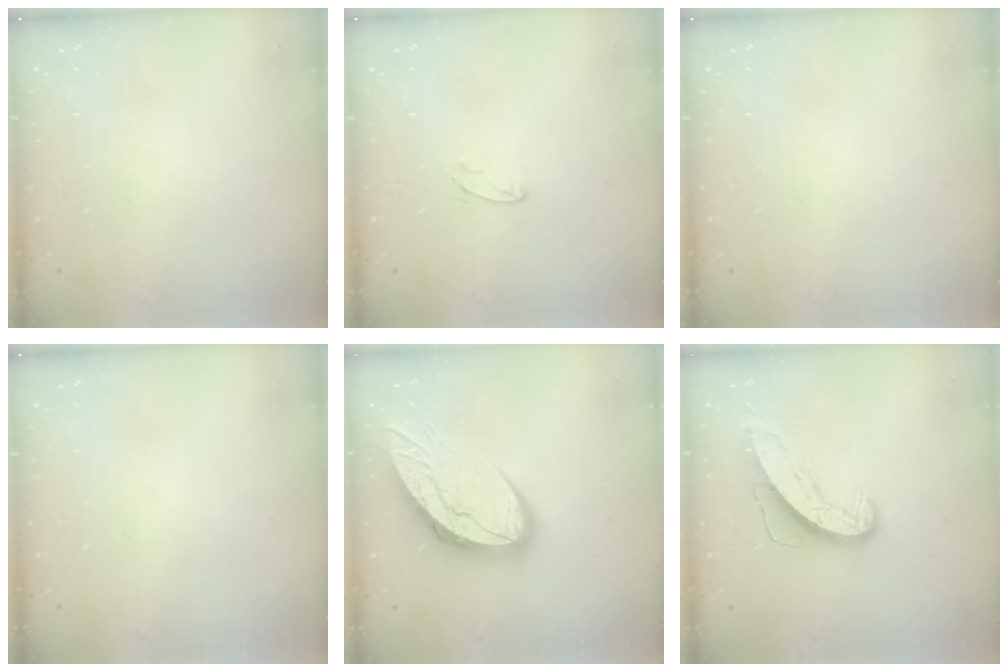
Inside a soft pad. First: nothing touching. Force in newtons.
{"total": 4.7, "press": 4.6, "slide": 0.3}
{"total": 0.0}
{"total": 0.0}
{"total": 14.5, "press": 14.5, "slide": 1.3}
{"total": 9.7, "press": 9.7, "slide": 0.4}